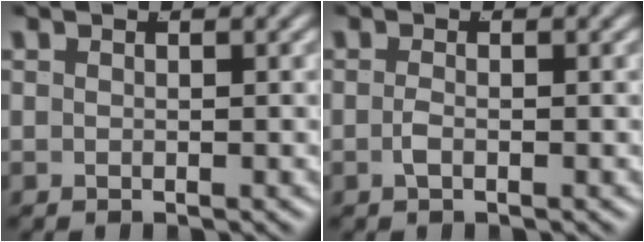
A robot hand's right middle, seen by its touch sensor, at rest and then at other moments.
{"total": 0.9, "force": [-0.6, 0.0, 0.7], "torque": [-0.022, -0.011, -0.007]}